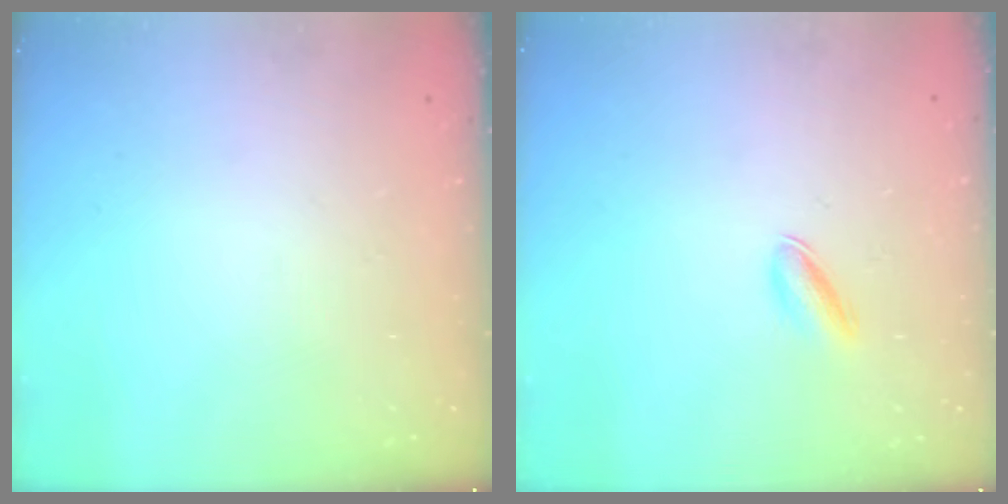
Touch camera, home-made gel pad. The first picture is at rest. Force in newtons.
{"total": 3.2, "press": 3.0, "slide": 1.0}